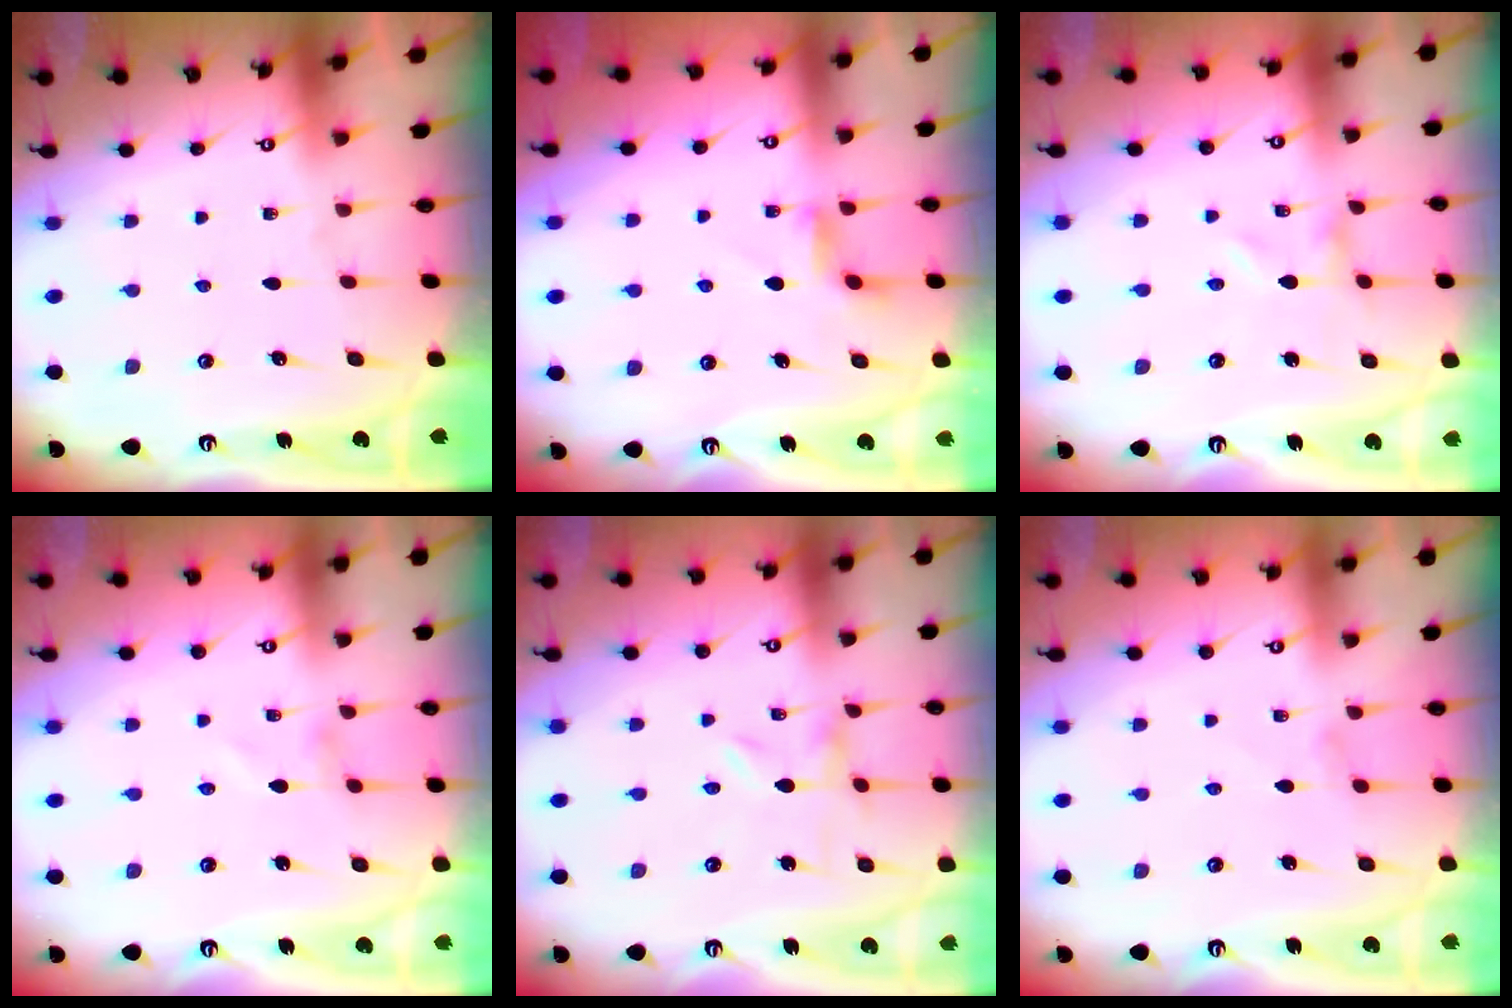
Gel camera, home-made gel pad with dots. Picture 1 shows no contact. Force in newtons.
{"total": 2.9, "press": 2.9, "slide": 0.4}
{"total": 0.0}
{"total": 0.8, "press": 0.8, "slide": 0.1}
{"total": 0.0}
{"total": 0.0}